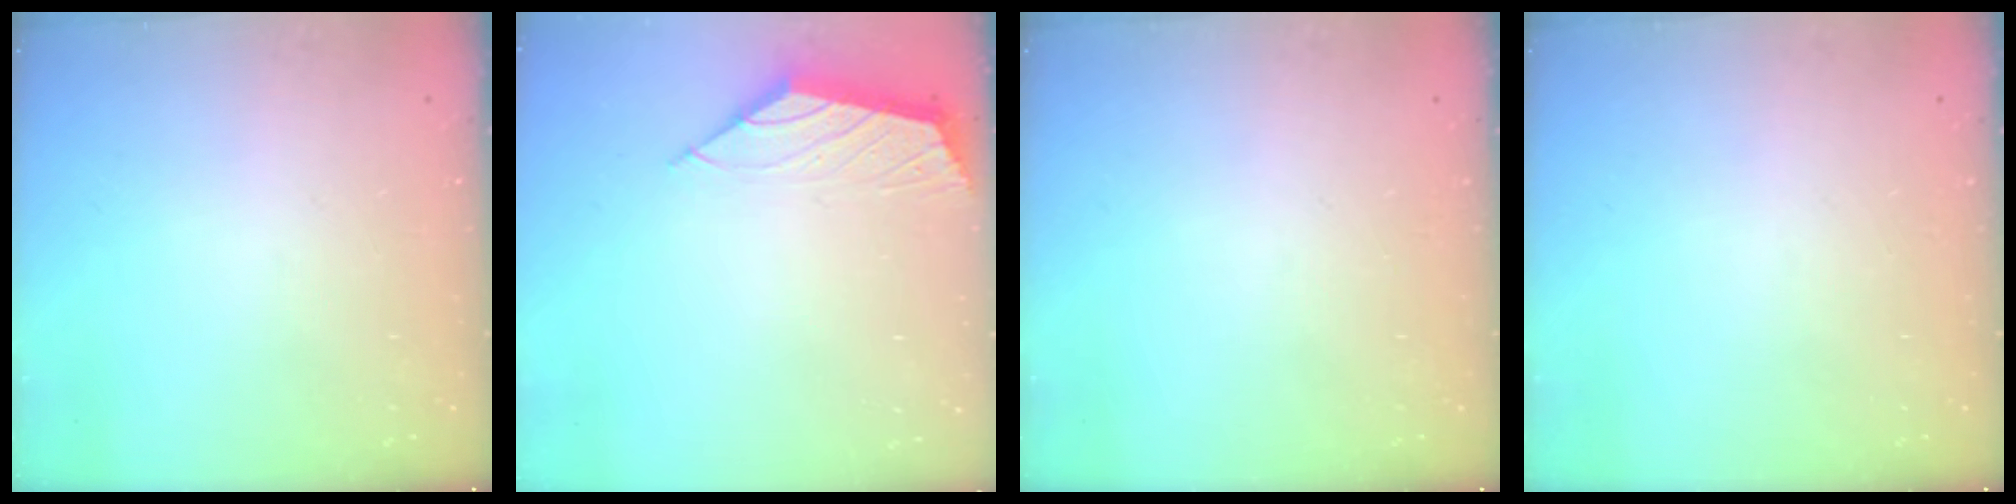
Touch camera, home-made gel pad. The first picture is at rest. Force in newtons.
{"total": 1.8, "press": 1.8, "slide": 0.5}
{"total": 0.0}
{"total": 0.0}